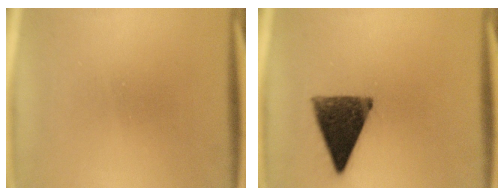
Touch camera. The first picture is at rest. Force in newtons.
{"total": 11.2}